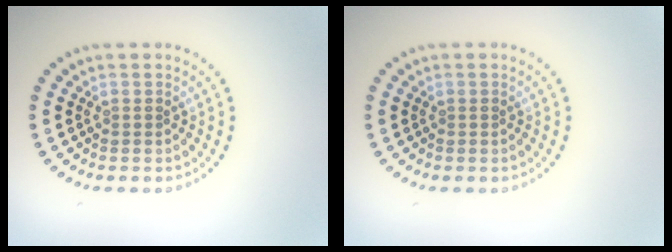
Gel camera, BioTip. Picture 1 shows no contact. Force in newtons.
{"total": 0.0}